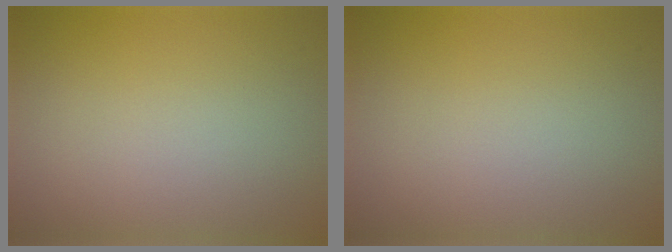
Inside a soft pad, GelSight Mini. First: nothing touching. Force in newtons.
{"total": 0.0}